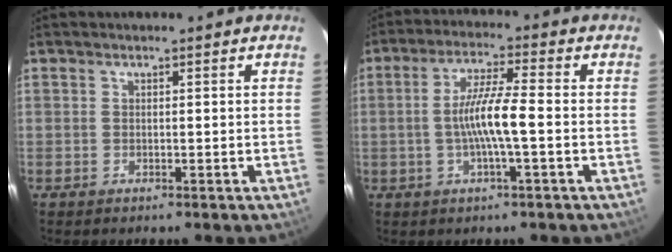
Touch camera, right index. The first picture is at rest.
{"total": 7.8, "force": [-1.4, 0.1, 7.7], "torque": [-0.150, 0.002, -0.027]}